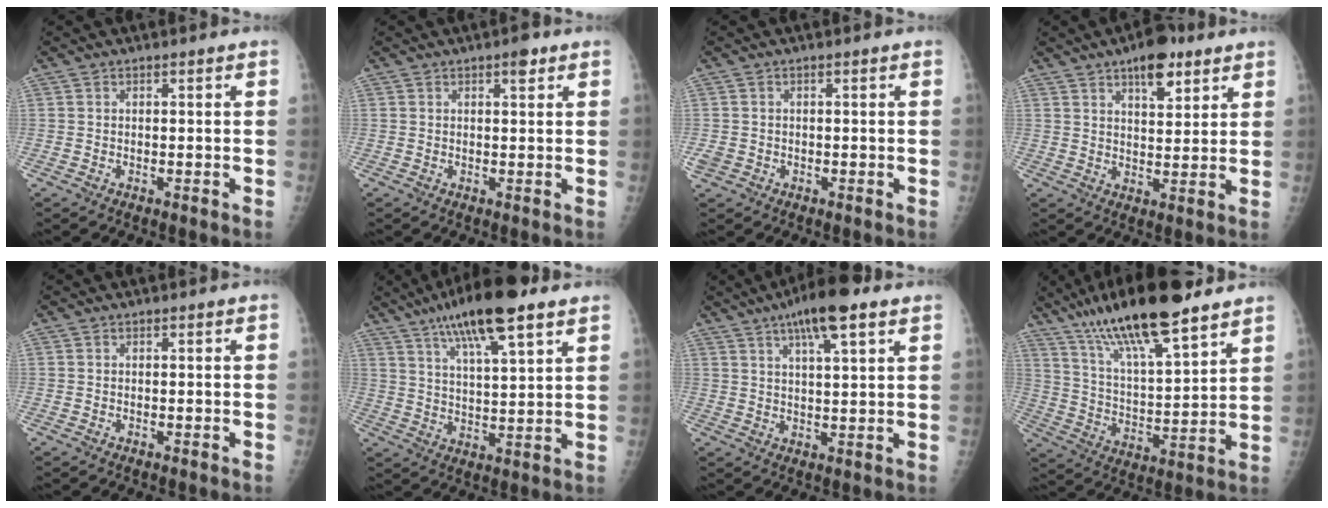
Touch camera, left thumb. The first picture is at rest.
{"total": 2.2, "force": [1.4, 0.8, 1.6], "torque": [-0.017, -0.005, 0.018]}
{"total": 1.9, "force": [-0.3, 1.6, 0.9], "torque": [-0.021, 0.000, -0.003]}
{"total": 8.8, "force": [5.4, 3.6, 5.9], "torque": [-0.068, -0.027, 0.081]}
{"total": 0.0}
{"total": 15.6, "force": [9.5, 3.6, 11.9], "torque": [-0.189, -0.025, 0.161]}
{"total": 11.0, "force": [6.4, 2.4, 8.6], "torque": [-0.137, -0.011, 0.101]}
{"total": 21.0, "force": [14.8, 4.7, 14.2], "torque": [-0.237, -0.051, 0.261]}